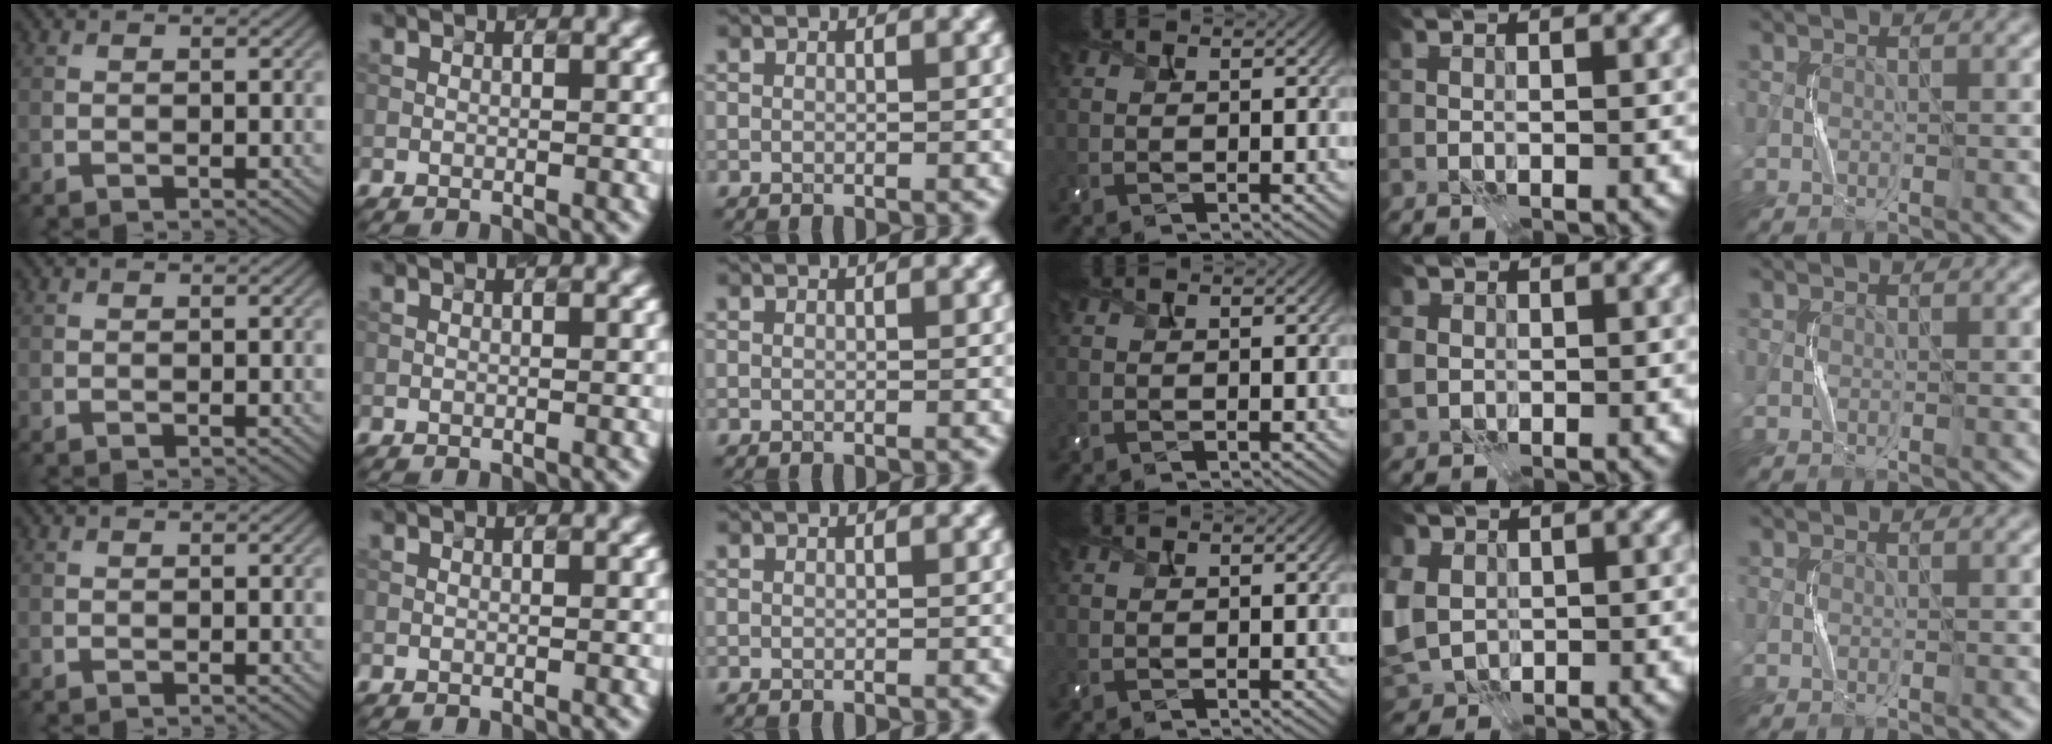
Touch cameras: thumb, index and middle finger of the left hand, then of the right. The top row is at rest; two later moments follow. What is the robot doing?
{"motion": "press", "object": "camera"}